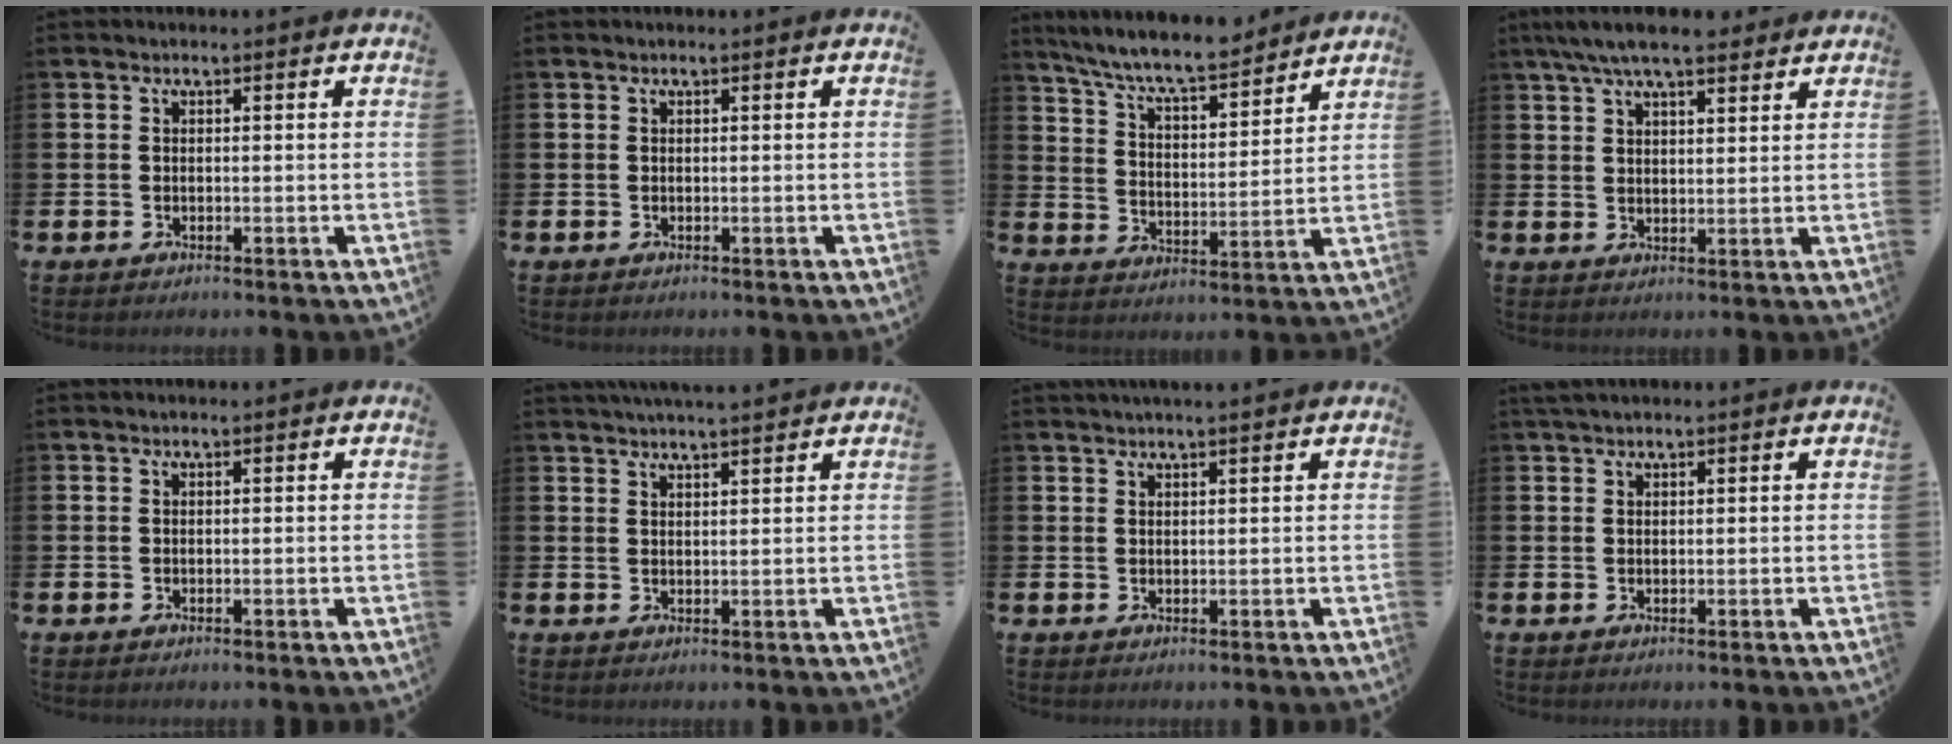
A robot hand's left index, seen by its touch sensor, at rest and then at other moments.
{"total": 0.0}
{"total": 8.4, "force": [7.8, 1.1, 2.8], "torque": [-0.090, -0.047, 0.139]}
{"total": 6.5, "force": [5.6, 1.4, 2.9], "torque": [-0.070, -0.013, 0.103]}
{"total": 0.0}
{"total": 3.1, "force": [3.1, -0.3, 0.5], "torque": [-0.017, -0.009, 0.056]}
{"total": 1.7, "force": [1.6, -0.2, 0.5], "torque": [-0.009, -0.003, 0.030]}
{"total": 1.3, "force": [1.2, 0.3, 0.5], "torque": [-0.011, 0.004, 0.022]}